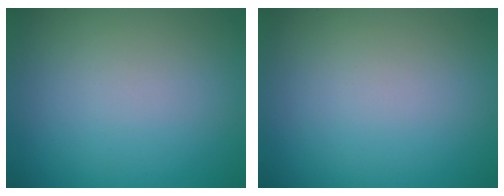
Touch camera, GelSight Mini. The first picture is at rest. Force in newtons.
{"total": 0.0}